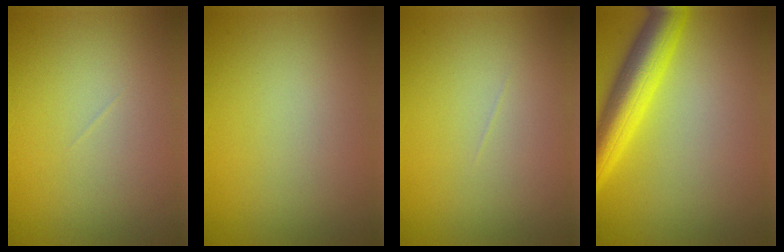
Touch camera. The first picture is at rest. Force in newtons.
{"total": 0.0}
{"total": 0.0}
{"total": 6.7, "press": 6.7, "slide": 0.4}